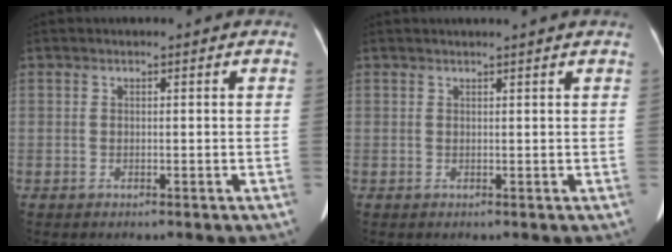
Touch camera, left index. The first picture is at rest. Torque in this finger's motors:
{"motor_torque": [0.24, -0.43, 0.07, 0.04]}